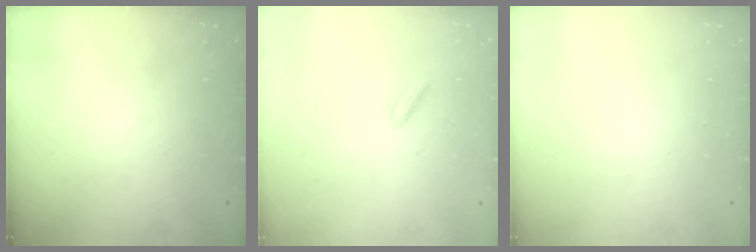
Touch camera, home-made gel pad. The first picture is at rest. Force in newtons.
{"total": 3.4, "press": 3.2, "slide": 1.1}
{"total": 0.0}